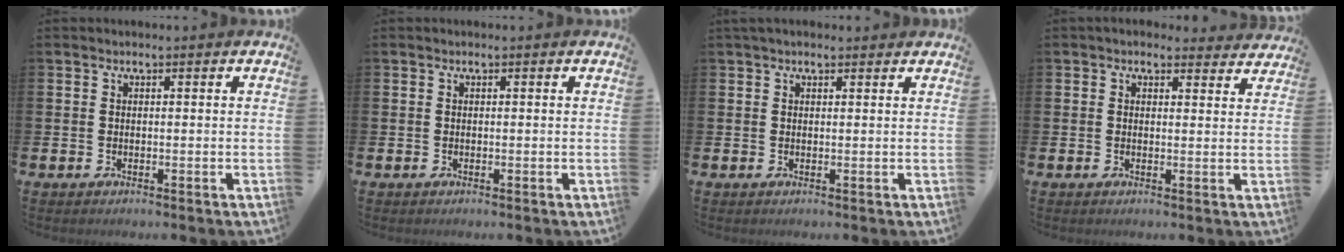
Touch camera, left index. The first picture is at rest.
{"total": 0.0}
{"total": 1.0, "force": [0.8, 0.4, 0.4], "torque": [0.000, 0.003, 0.012]}
{"total": 2.2, "force": [2.1, 0.8, 0.2], "torque": [0.006, -0.010, 0.034]}